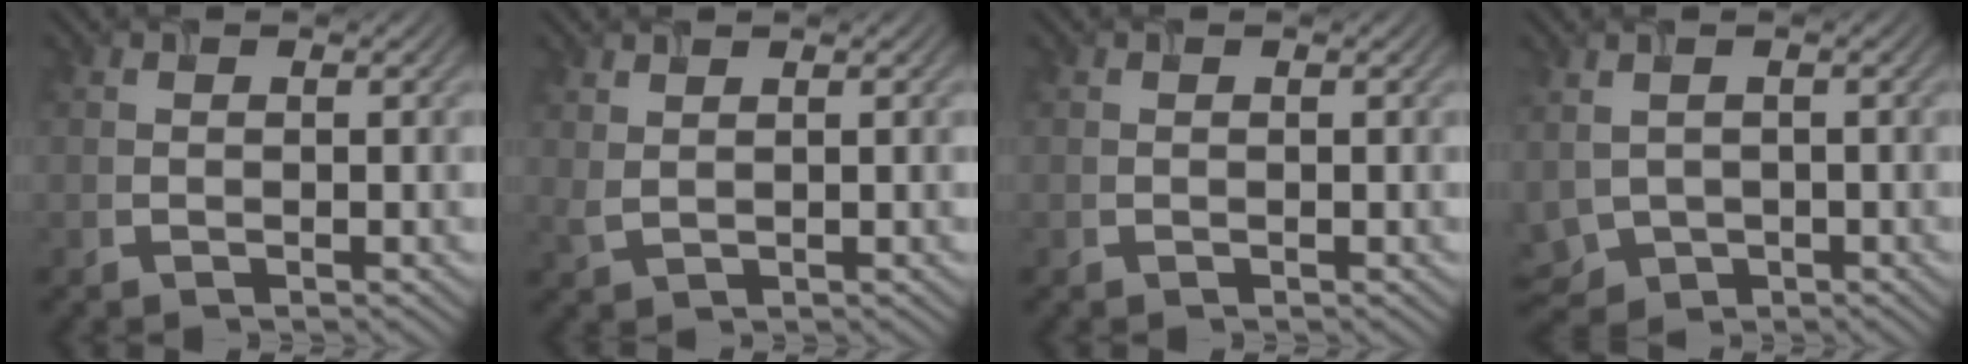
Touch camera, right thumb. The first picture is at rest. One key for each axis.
{"total": 1.5, "fx": 1.1, "fy": 0.4, "fz": 0.9, "tx": -0.031, "ty": -0.001, "tz": 0.028}
{"total": 0.0}
{"total": 4.3, "fx": -0.6, "fy": 3.2, "fz": 2.7, "tx": -0.080, "ty": -0.015, "tz": -0.011}